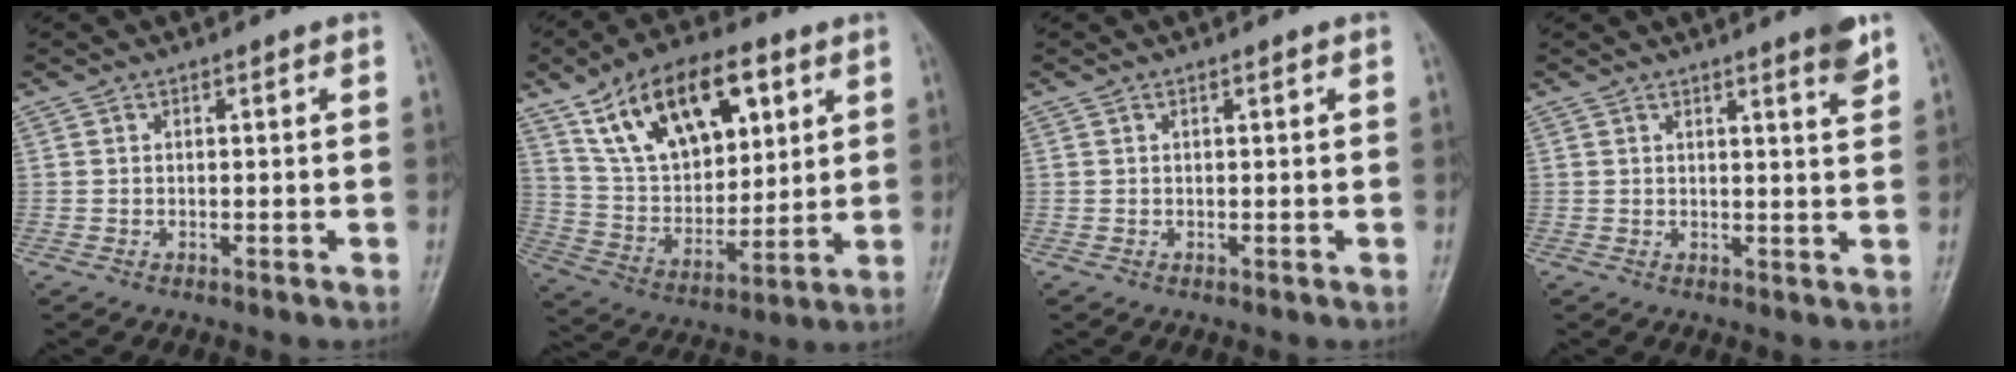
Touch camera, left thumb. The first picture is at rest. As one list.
[{"total": 20.4, "force": [9.7, 11.0, 14.1], "torque": [-0.192, -0.030, 0.178]}, {"total": 0.0}, {"total": 2.2, "force": [1.5, 0.1, 1.7], "torque": [-0.022, -0.009, 0.020]}]